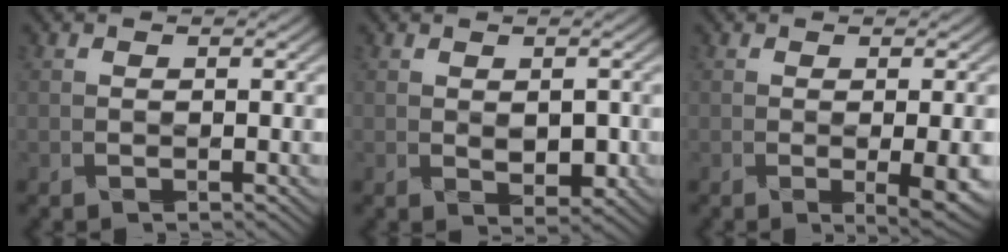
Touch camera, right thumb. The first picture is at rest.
{"total": 2.9, "force": [-0.2, 1.7, 2.3], "torque": [-0.039, -0.008, 0.005]}
{"total": 3.9, "force": [-0.6, 0.8, 3.8], "torque": [-0.065, -0.010, -0.004]}